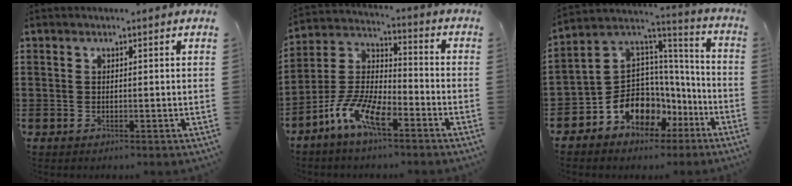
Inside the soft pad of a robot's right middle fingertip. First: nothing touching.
{"total": 9.8, "force": [-6.8, 2.9, 6.5], "torque": [-0.154, -0.006, -0.135]}
{"total": 9.2, "force": [-5.2, 7.1, 2.7], "torque": [-0.077, 0.000, -0.094]}